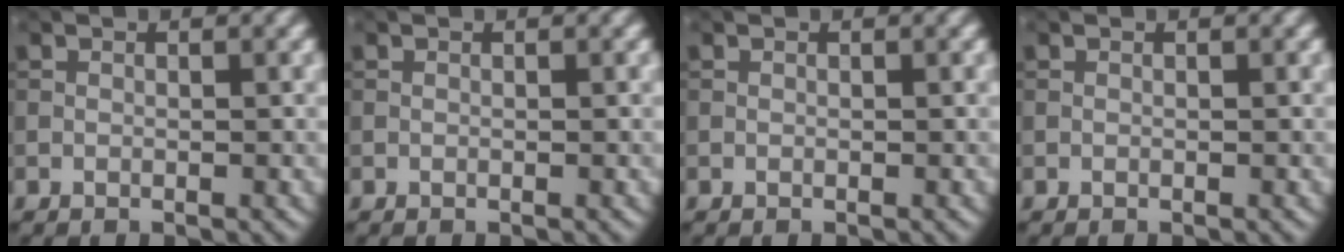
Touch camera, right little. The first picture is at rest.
{"total": 0.0}
{"total": 0.0}
{"total": 0.0}